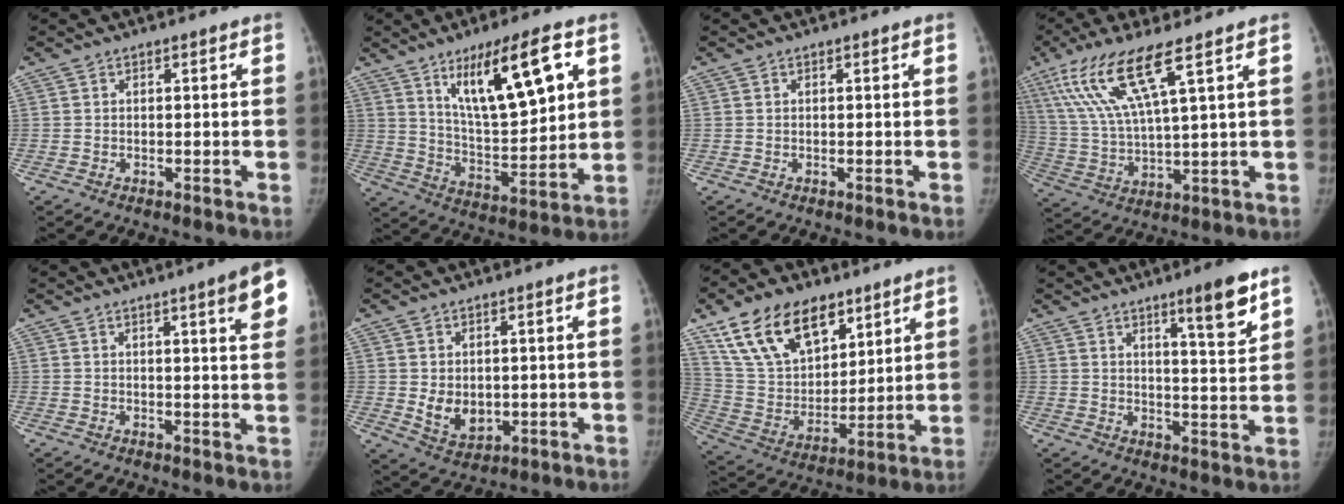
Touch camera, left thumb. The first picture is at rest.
{"total": 17.1, "force": [7.7, 4.9, 14.4], "torque": [-0.215, -0.039, 0.139]}
{"total": 0.0}
{"total": 14.3, "force": [7.5, 2.1, 12.0], "torque": [-0.271, -0.025, 0.155]}
{"total": 8.7, "force": [4.2, 1.1, 7.5], "torque": [-0.079, -0.013, 0.047]}
{"total": 6.2, "force": [0.1, 4.8, 3.9], "torque": [-0.045, -0.015, 0.020]}
{"total": 20.2, "force": [12.3, 11.5, 11.2], "torque": [-0.164, -0.040, 0.235]}
{"total": 9.0, "force": [5.7, 1.2, 6.9], "torque": [-0.092, -0.038, 0.082]}